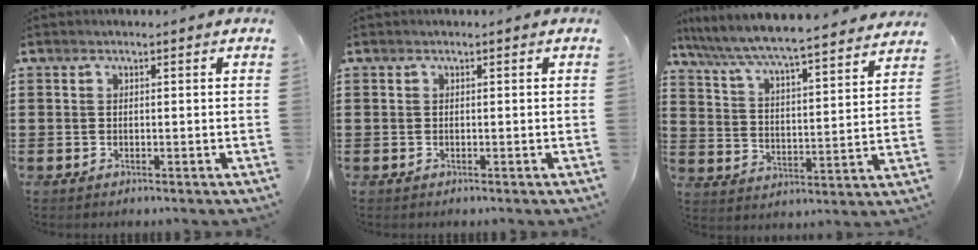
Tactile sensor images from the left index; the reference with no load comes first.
{"total": 0.0}
{"total": 5.6, "force": [5.3, -0.4, 1.7], "torque": [-0.061, -0.043, 0.083]}